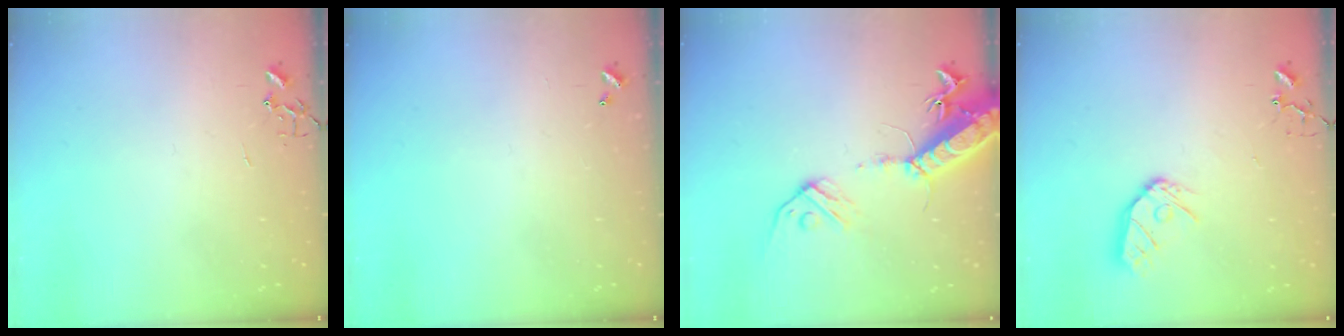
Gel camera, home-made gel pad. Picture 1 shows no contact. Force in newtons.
{"total": 0.0}
{"total": 16.9, "press": 16.5, "slide": 3.8}
{"total": 10.7, "press": 10.6, "slide": 1.2}